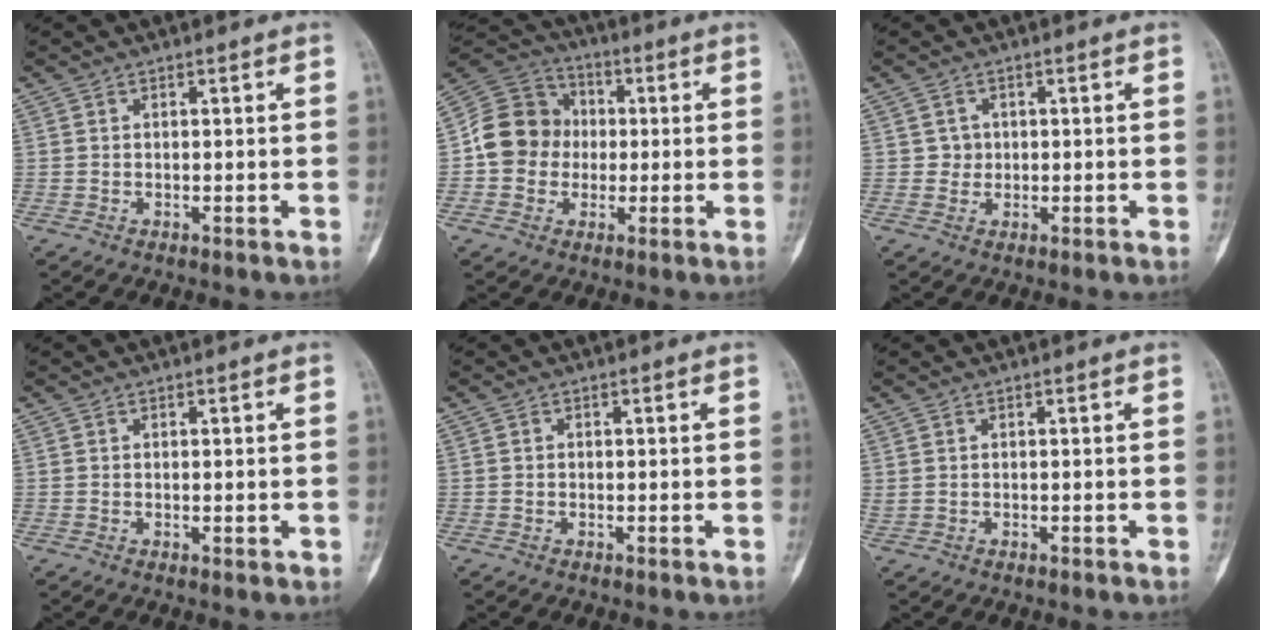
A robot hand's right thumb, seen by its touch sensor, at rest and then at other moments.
{"total": 12.0, "force": [-0.5, 10.9, 5.2], "torque": [-0.071, 0.029, -0.018]}
{"total": 2.0, "force": [0.2, 2.0, 0.2], "torque": [0.009, 0.006, 0.000]}
{"total": 1.2, "force": [-0.2, 0.5, 1.1], "torque": [-0.009, -0.002, -0.002]}
{"total": 0.0}
{"total": 0.6, "force": [0.0, 0.4, 0.4], "torque": [-0.012, 0.004, 0.003]}